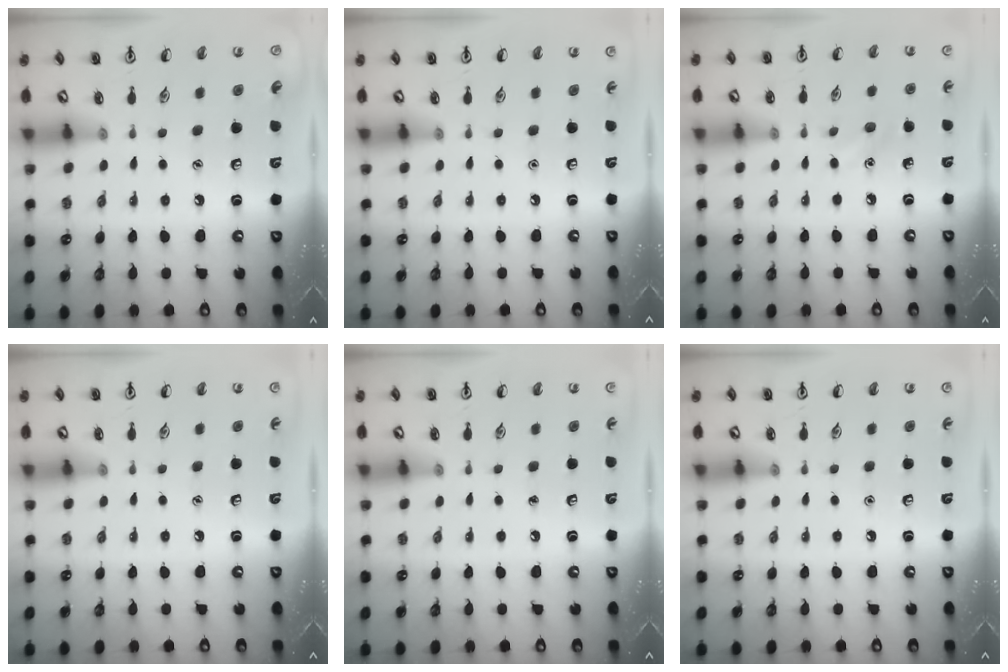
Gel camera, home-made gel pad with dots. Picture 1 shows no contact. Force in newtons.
{"total": 0.0}
{"total": 6.1, "press": 5.9, "slide": 1.9}
{"total": 0.0}
{"total": 0.0}
{"total": 0.0}